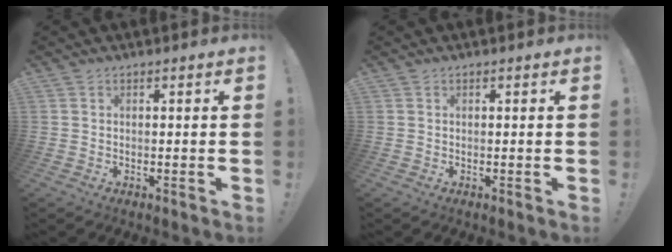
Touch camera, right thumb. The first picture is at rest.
{"total": 0.0}